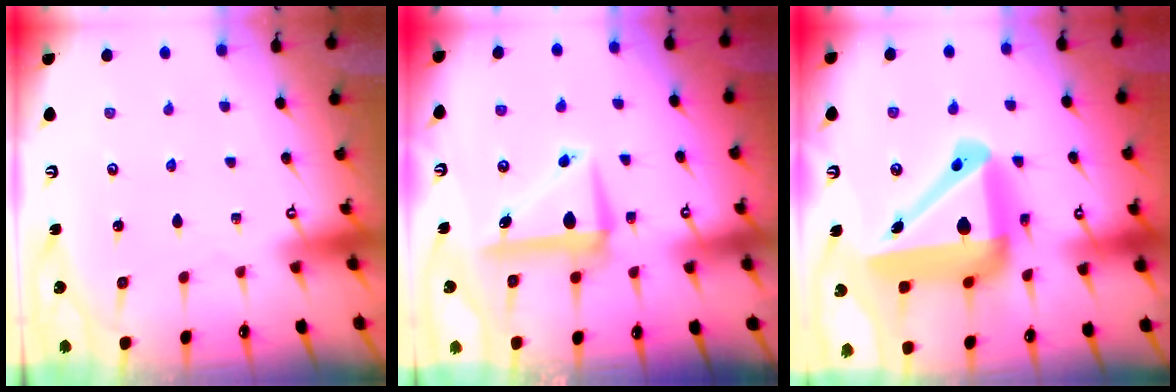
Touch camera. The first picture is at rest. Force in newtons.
{"total": 7.2, "press": 7.1, "slide": 1.3}
{"total": 22.2, "press": 22.0, "slide": 3.0}